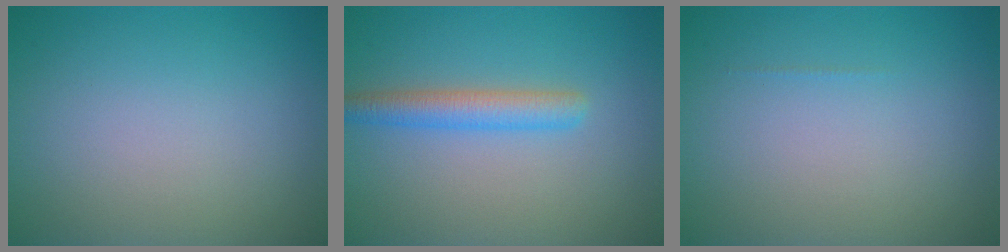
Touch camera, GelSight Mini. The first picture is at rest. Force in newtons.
{"total": 3.0, "press": 3.0, "slide": 0.1}
{"total": 0.0}